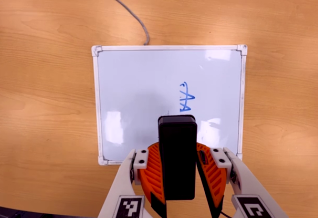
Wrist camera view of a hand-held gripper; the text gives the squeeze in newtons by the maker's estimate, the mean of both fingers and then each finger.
{"total": 8.1, "left": 8.5, "right": 7.7}